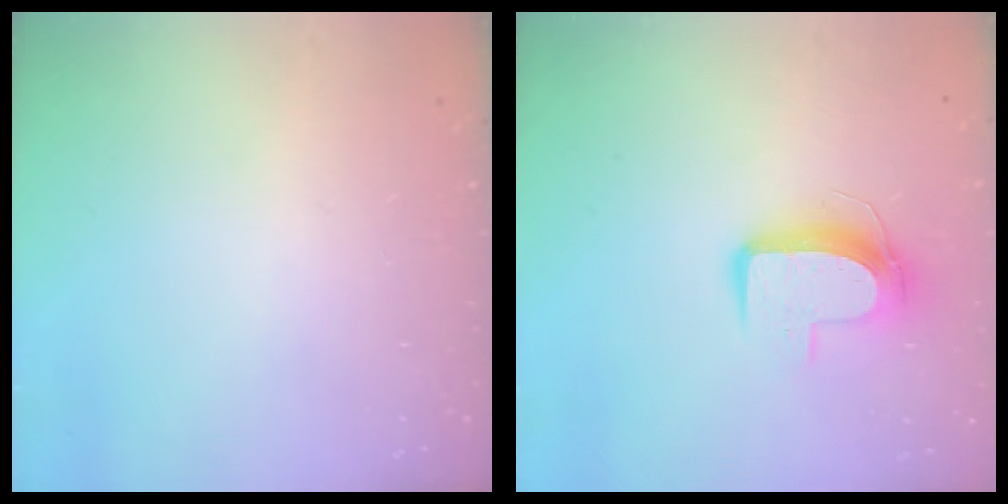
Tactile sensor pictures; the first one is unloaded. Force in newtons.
{"total": 9.8, "press": 9.7, "slide": 1.0}